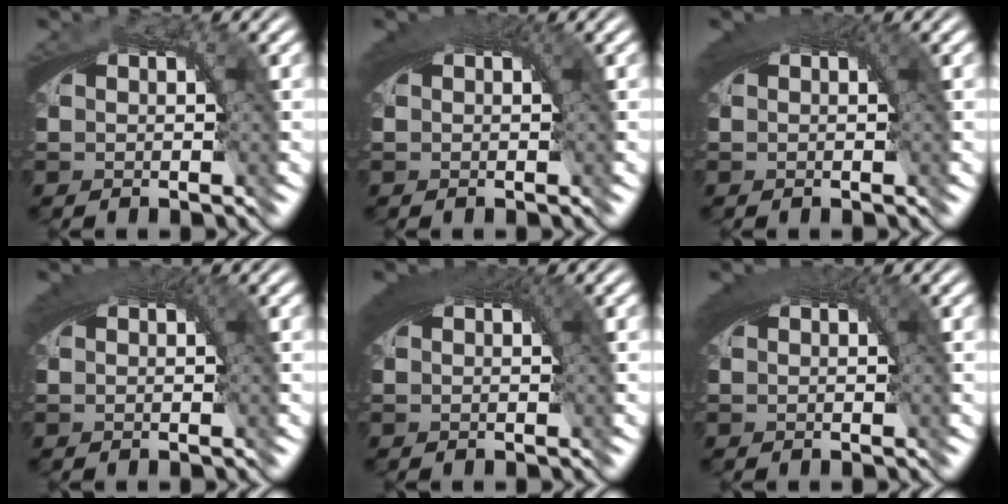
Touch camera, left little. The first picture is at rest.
{"total": 2.3, "force": [0.6, 1.3, 1.7], "torque": [-0.029, -0.004, 0.010]}
{"total": 2.3, "force": [0.6, 1.4, 1.8], "torque": [-0.028, -0.005, 0.010]}
{"total": 2.0, "force": [0.6, 1.2, 1.5], "torque": [-0.024, -0.006, 0.010]}
{"total": 3.5, "force": [0.9, 1.8, 2.8], "torque": [-0.045, -0.007, 0.016]}
{"total": 2.7, "force": [0.7, 1.6, 2.0], "torque": [-0.033, -0.005, 0.011]}